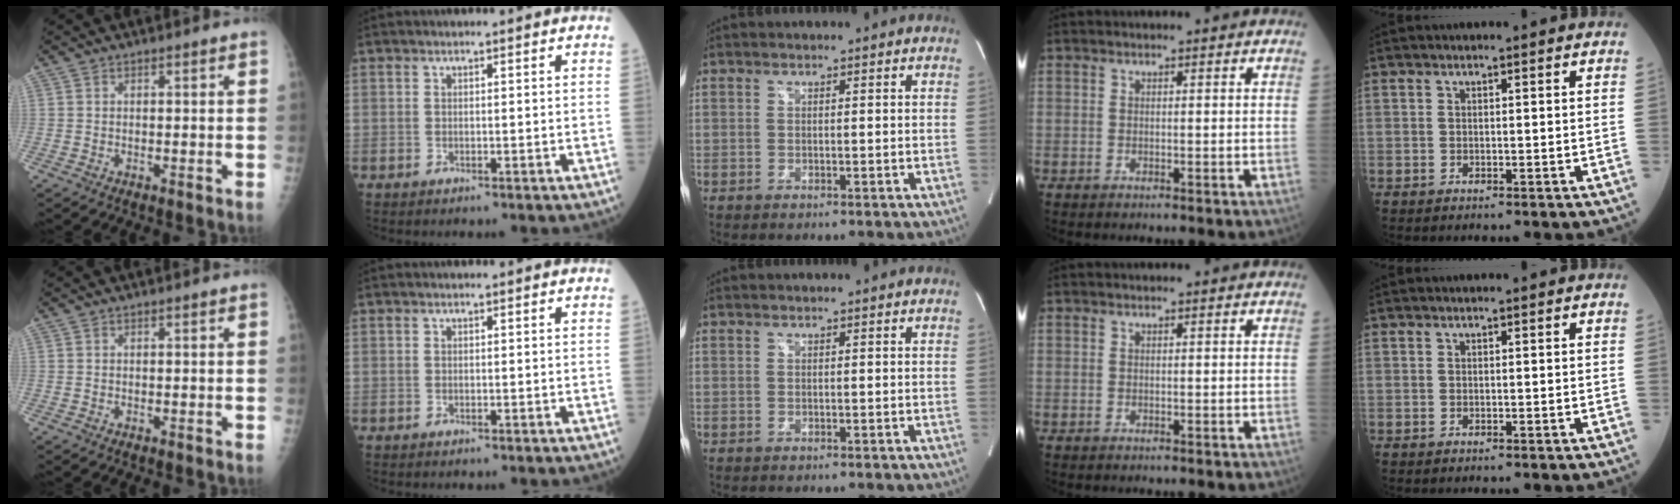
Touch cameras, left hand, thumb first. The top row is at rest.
{}